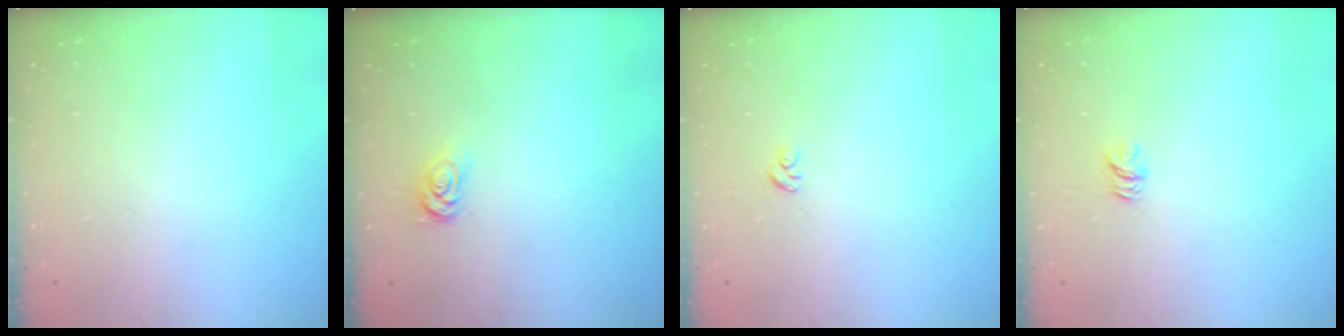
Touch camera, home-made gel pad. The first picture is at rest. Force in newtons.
{"total": 2.5, "press": 2.5, "slide": 0.3}
{"total": 2.4, "press": 2.4, "slide": 0.1}
{"total": 4.1, "press": 4.1, "slide": 0.3}